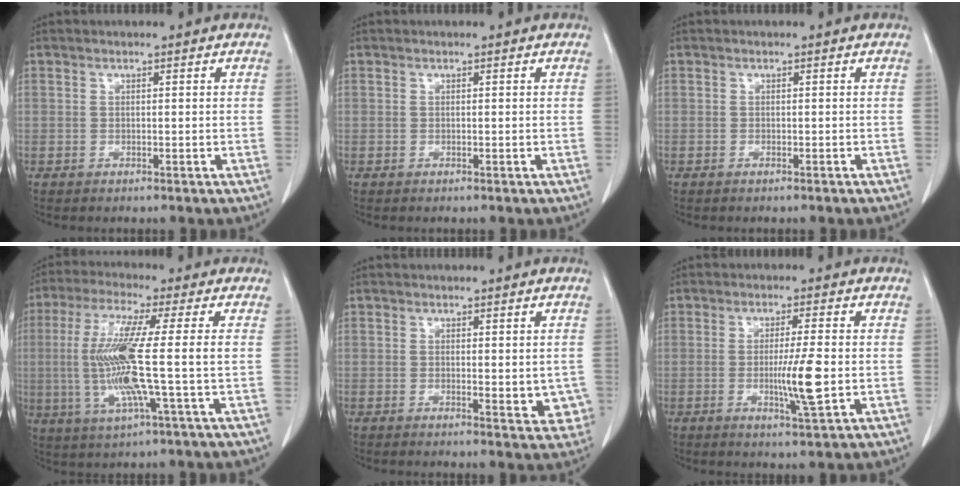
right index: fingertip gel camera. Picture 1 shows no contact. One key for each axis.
{"total": 0.0}
{"total": 0.0}
{"total": 13.1, "fx": -0.5, "fy": -0.4, "fz": 13.1, "tx": -0.272, "ty": -0.009, "tz": -0.017}
{"total": 4.6, "fx": -0.6, "fy": 2.0, "fz": 4.1, "tx": -0.031, "ty": -0.006, "tz": -0.007}
{"total": 6.3, "fx": -1.0, "fy": -0.2, "fz": 6.3, "tx": -0.108, "ty": -0.013, "tz": -0.017}